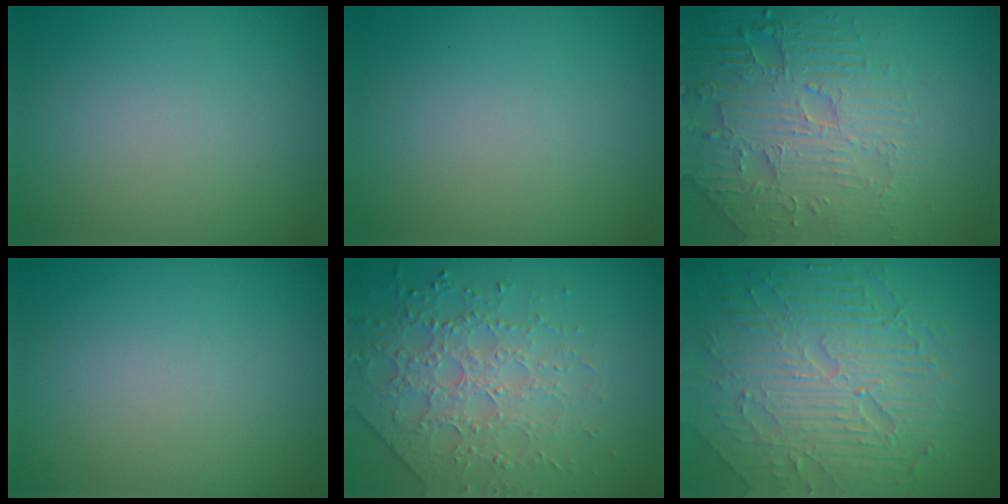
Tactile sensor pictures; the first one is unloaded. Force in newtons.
{"total": 0.0}
{"total": 5.2, "press": 4.8, "slide": 2.0}
{"total": 0.0}
{"total": 4.2, "press": 4.1, "slide": 0.7}
{"total": 9.4, "press": 6.2, "slide": 7.0}